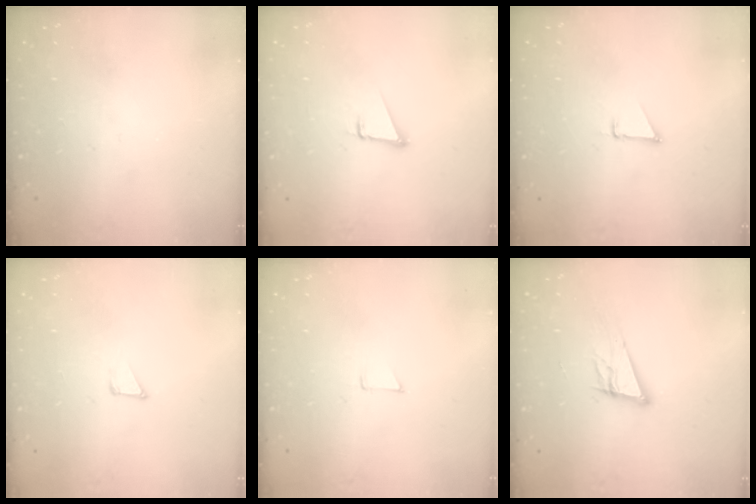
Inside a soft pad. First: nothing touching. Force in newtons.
{"total": 1.9, "press": 1.9, "slide": 0.0}
{"total": 1.5, "press": 1.5, "slide": 0.0}
{"total": 1.7, "press": 1.7, "slide": 0.0}
{"total": 4.1, "press": 4.1, "slide": 0.3}
{"total": 12.2, "press": 11.7, "slide": 3.4}